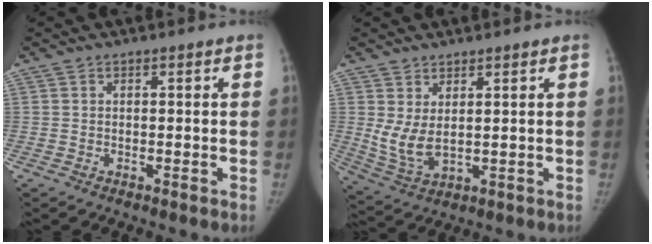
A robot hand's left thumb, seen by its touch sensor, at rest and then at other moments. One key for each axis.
{"total": 6.2, "fx": 1.5, "fy": 2.8, "fz": 5.3, "tx": -0.113, "ty": -0.018, "tz": 0.043}